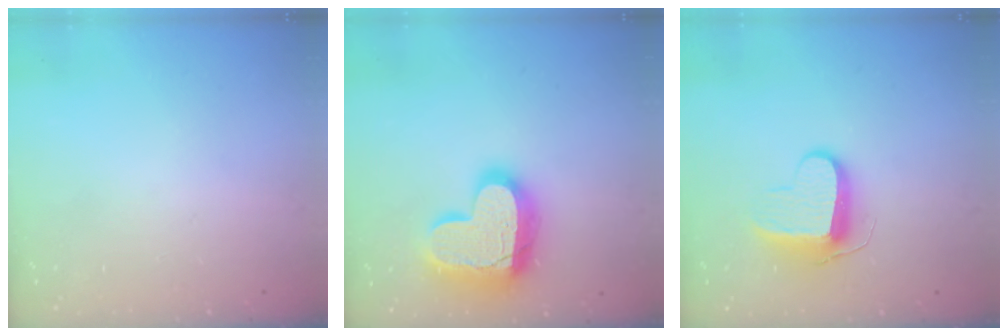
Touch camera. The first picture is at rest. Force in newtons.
{"total": 19.3, "press": 19.2, "slide": 1.6}
{"total": 10.0, "press": 10.0, "slide": 0.2}